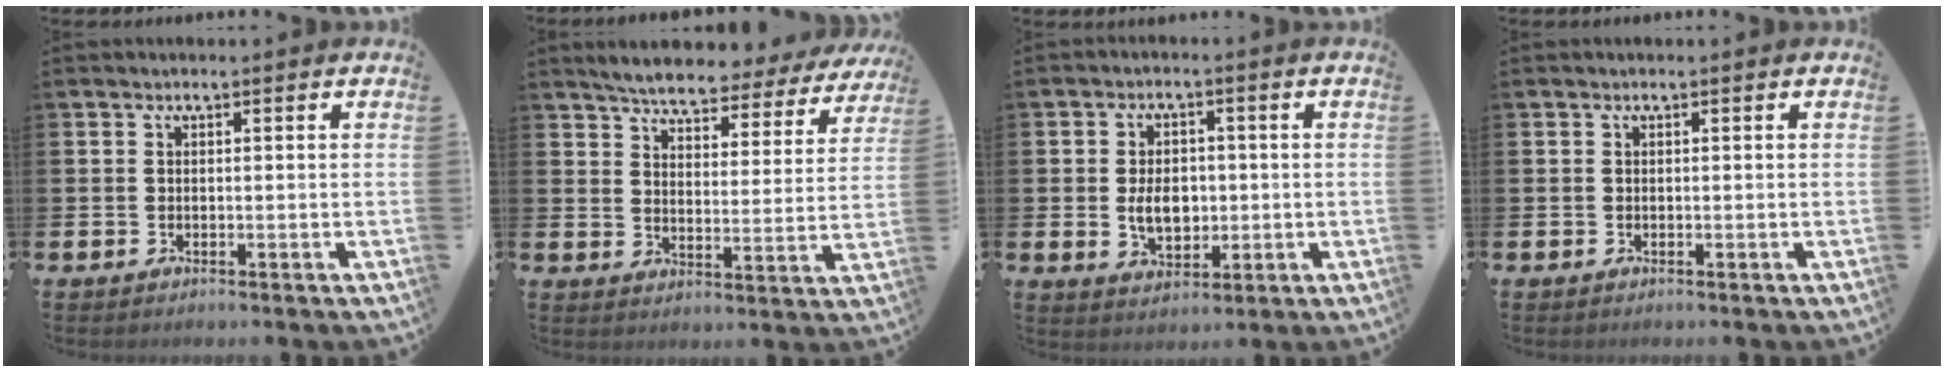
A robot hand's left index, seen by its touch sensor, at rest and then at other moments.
{"total": 5.4, "force": [5.2, 0.6, 1.5], "torque": [-0.047, -0.038, 0.084]}
{"total": 5.1, "force": [-0.1, 3.5, 3.7], "torque": [-0.059, 0.006, -0.008]}
{"total": 0.0}